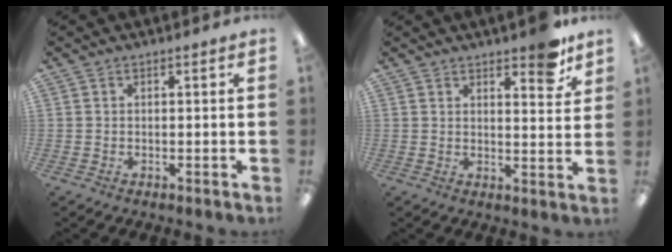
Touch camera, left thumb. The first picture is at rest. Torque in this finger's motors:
{"motor_torque": [0.89, 0.35, 0.77, -0.82, 0.04]}